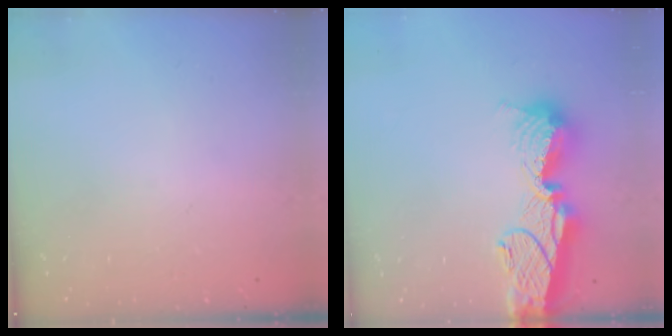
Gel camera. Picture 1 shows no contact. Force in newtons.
{"total": 15.5, "press": 15.4, "slide": 1.4}